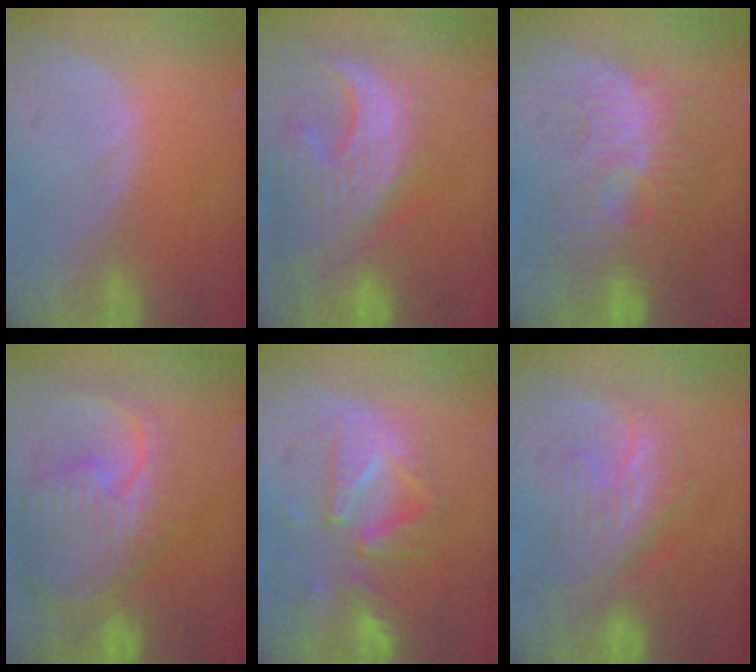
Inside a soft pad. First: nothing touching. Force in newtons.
{"total": 12.4, "press": 11.2, "slide": 5.4}
{"total": 9.4, "press": 8.9, "slide": 3.0}
{"total": 12.2, "press": 10.5, "slide": 6.2}
{"total": 9.9, "press": 8.8, "slide": 4.7}
{"total": 7.9, "press": 7.8, "slide": 1.4}